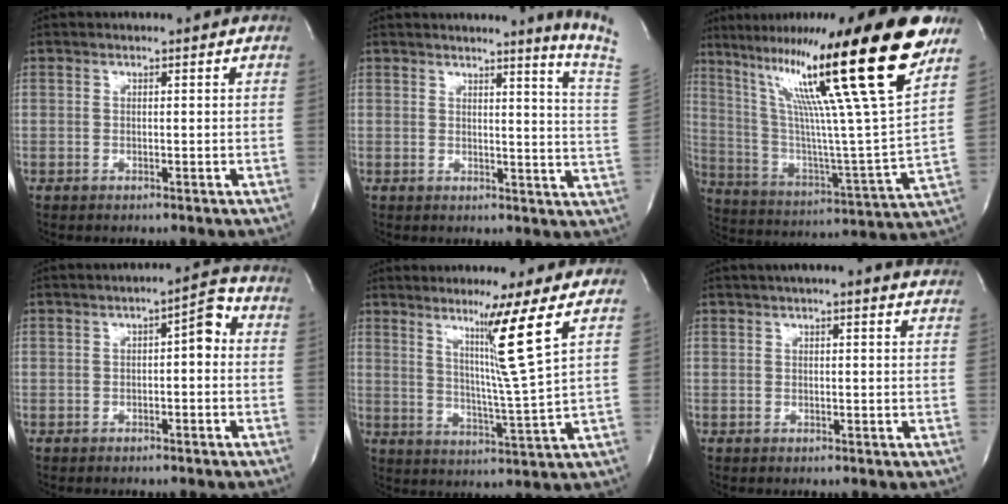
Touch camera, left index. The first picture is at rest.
{"total": 9.8, "force": [8.4, -2.9, 4.1], "torque": [-0.053, -0.099, 0.074]}
{"total": 28.2, "force": [17.3, -1.2, 22.2], "torque": [-0.375, -0.009, 0.277]}
{"total": 3.8, "force": [0.0, 1.3, 3.5], "torque": [-0.048, 0.016, -0.005]}
{"total": 8.9, "force": [4.7, -3.3, 6.9], "torque": [-0.117, -0.035, 0.083]}
{"total": 10.5, "force": [9.6, 0.6, 4.3], "torque": [-0.057, 0.010, 0.100]}